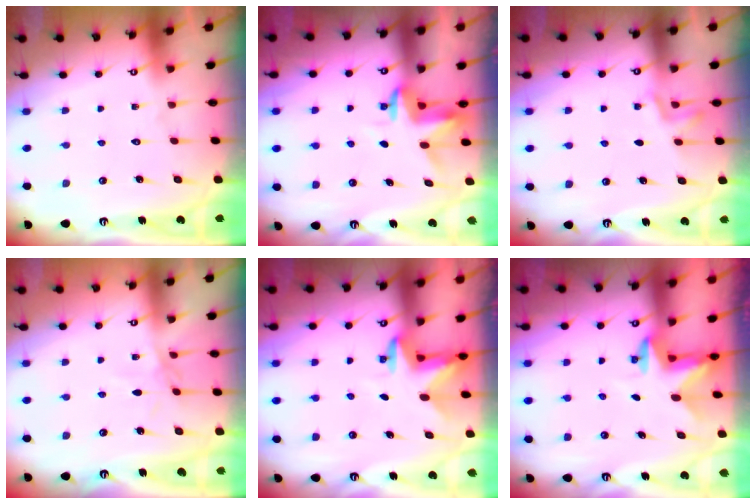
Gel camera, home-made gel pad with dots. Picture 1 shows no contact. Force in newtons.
{"total": 3.6, "press": 3.6, "slide": 0.2}
{"total": 1.9, "press": 1.2, "slide": 1.4}
{"total": 2.4, "press": 2.3, "slide": 0.4}
{"total": 3.1, "press": 3.0, "slide": 0.7}
{"total": 2.4, "press": 2.4, "slide": 0.4}